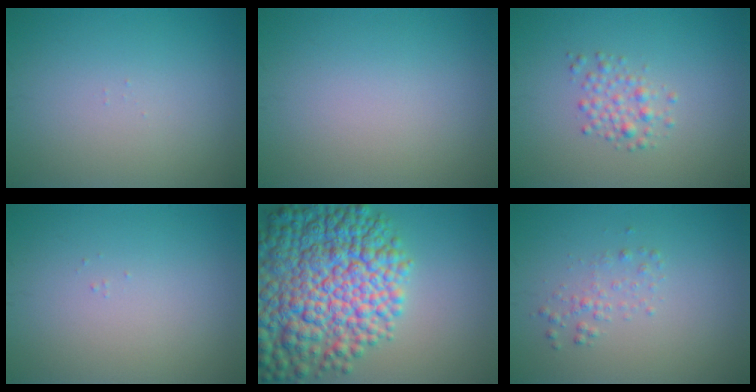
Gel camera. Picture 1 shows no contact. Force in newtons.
{"total": 0.0}
{"total": 1.9, "press": 1.9, "slide": 0.0}
{"total": 0.0}
{"total": 13.6, "press": 13.6, "slide": 0.5}
{"total": 1.3, "press": 1.3, "slide": 0.0}